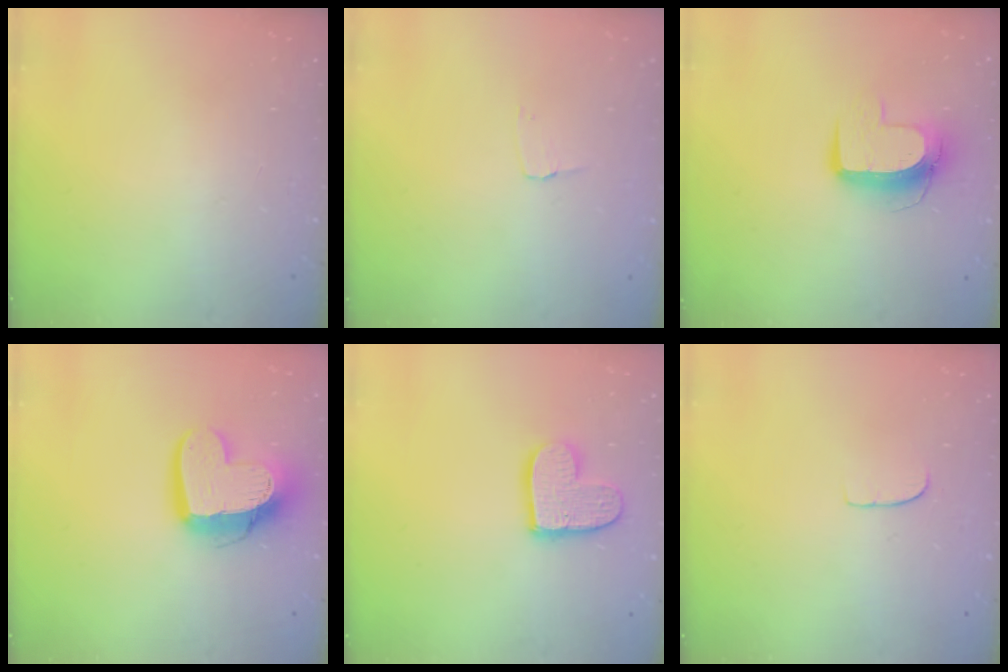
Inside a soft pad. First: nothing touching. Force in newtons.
{"total": 2.6, "press": 2.6, "slide": 0.2}
{"total": 10.2, "press": 10.2, "slide": 0.6}
{"total": 14.9, "press": 14.8, "slide": 1.5}
{"total": 12.1, "press": 12.0, "slide": 0.9}
{"total": 5.0, "press": 4.9, "slide": 0.5}